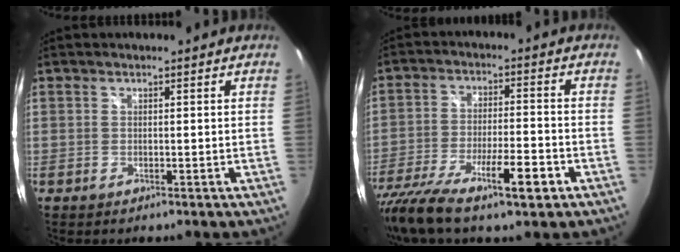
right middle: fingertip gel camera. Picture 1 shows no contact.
{"total": 16.5, "force": [-11.1, 2.9, 11.8], "torque": [-0.239, -0.047, -0.192]}